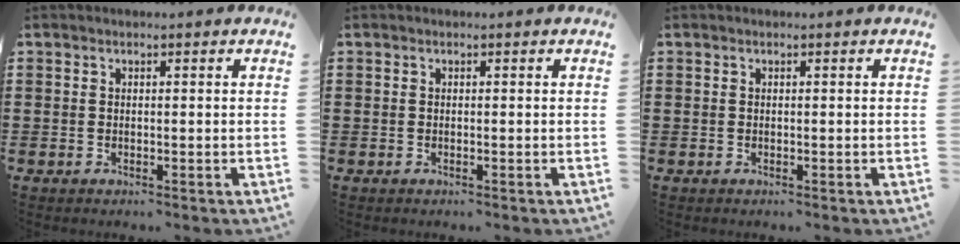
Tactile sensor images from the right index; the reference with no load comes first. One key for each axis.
{"total": 0.0}
{"total": 0.0}